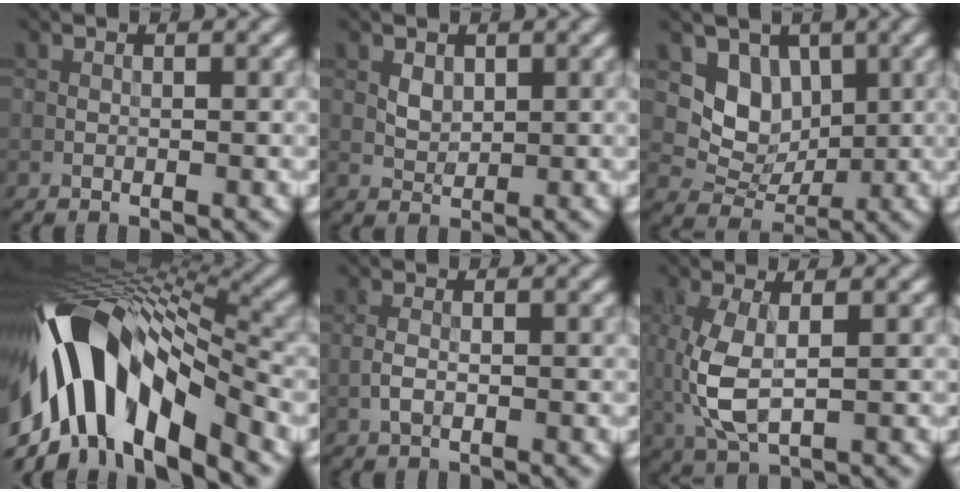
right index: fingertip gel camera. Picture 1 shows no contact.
{"total": 1.2, "force": [0.7, 0.8, 0.3], "torque": [-0.008, 0.003, 0.018]}
{"total": 4.2, "force": [1.6, 3.4, 1.9], "torque": [-0.032, -0.006, 0.025]}
{"total": 14.5, "force": [-4.3, 7.3, 11.8], "torque": [-0.209, 0.018, -0.077]}
{"total": 0.7, "force": [-0.2, 0.2, 0.6], "torque": [-0.014, 0.004, -0.008]}
{"total": 4.1, "force": [0.2, 1.7, 3.8], "torque": [-0.100, -0.002, 0.005]}